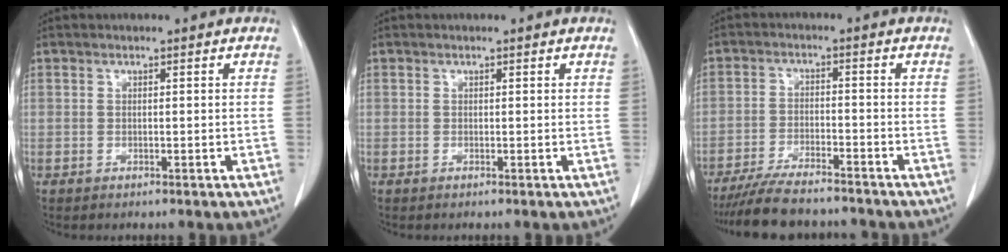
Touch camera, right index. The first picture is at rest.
{"total": 0.0}
{"total": 10.5, "force": [-9.5, 1.8, 4.2], "torque": [-0.069, -0.012, -0.153]}